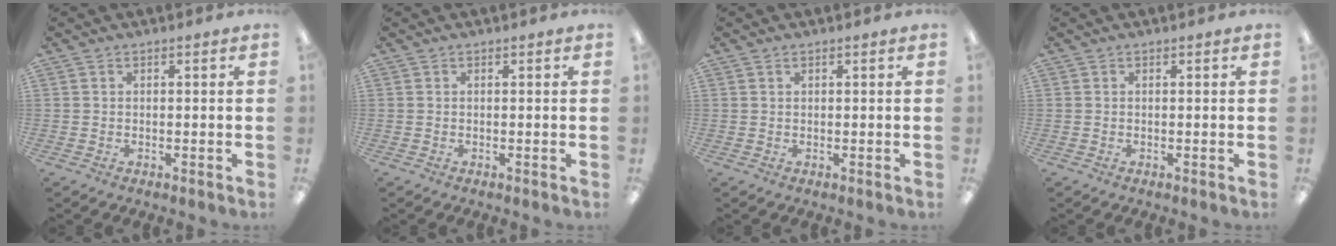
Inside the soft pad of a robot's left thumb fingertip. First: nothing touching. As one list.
[{"total": 0.0}, {"total": 0.7, "force": [0.3, 0.4, 0.5], "torque": [-0.011, 0.003, 0.006]}, {"total": 0.0}]